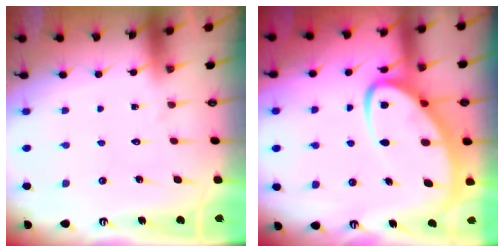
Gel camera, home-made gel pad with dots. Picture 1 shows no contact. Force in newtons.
{"total": 11.0, "press": 10.9, "slide": 1.1}